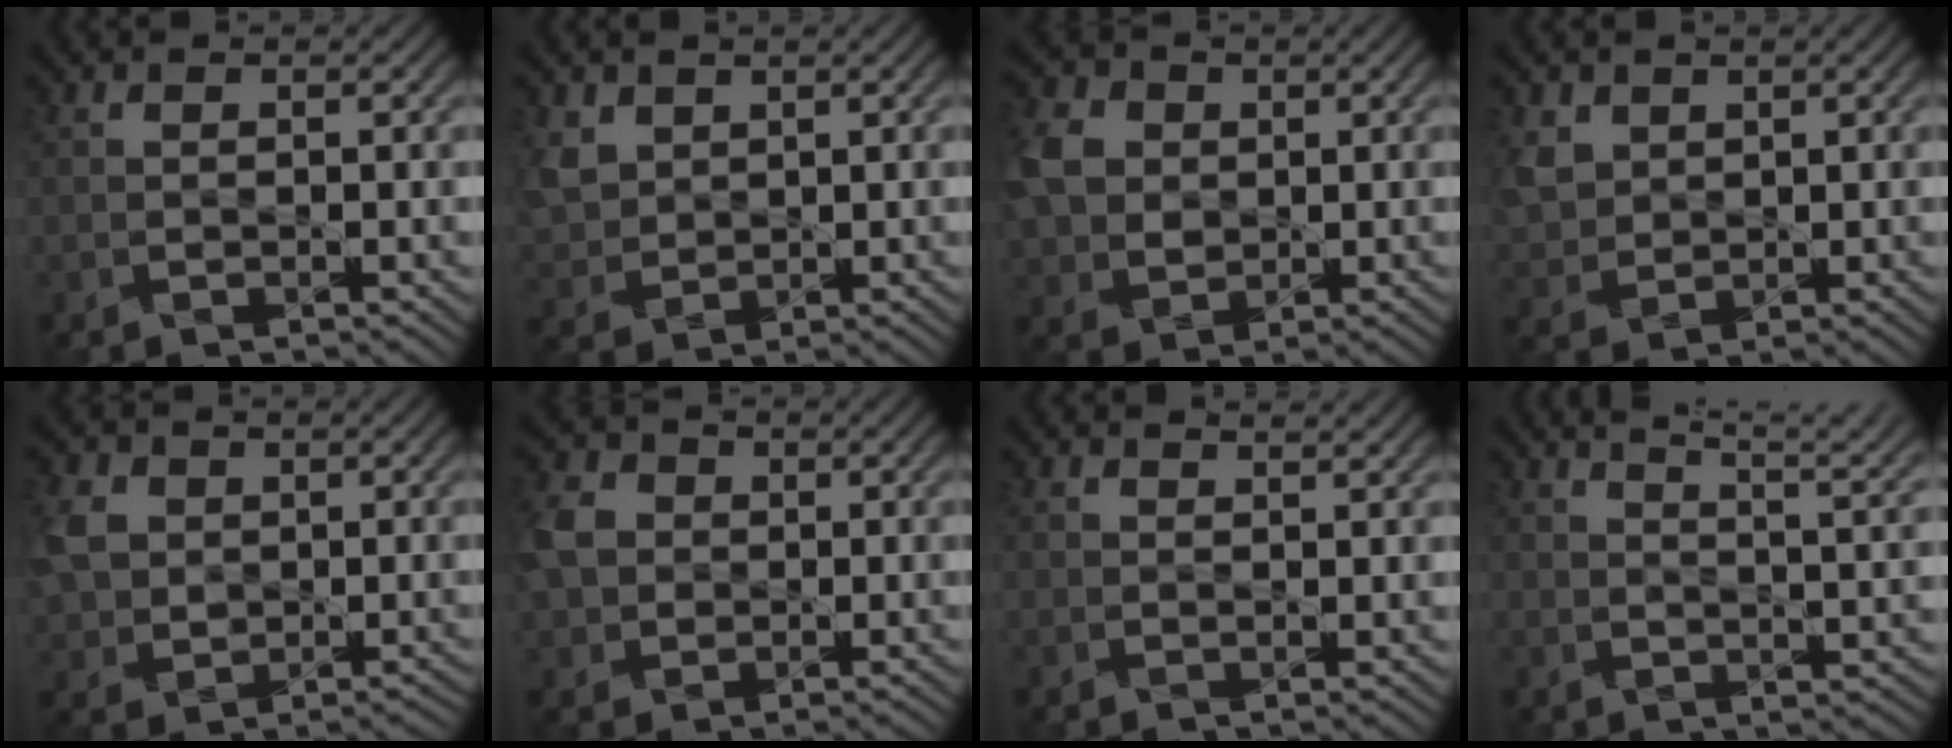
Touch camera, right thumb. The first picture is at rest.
{"total": 3.7, "force": [2.5, 2.6, 1.1], "torque": [-0.048, 0.005, 0.051]}
{"total": 7.0, "force": [1.7, 5.6, 3.8], "torque": [-0.117, 0.015, 0.030]}
{"total": 3.4, "force": [2.2, 2.4, 0.8], "torque": [-0.039, 0.006, 0.045]}
{"total": 4.7, "force": [1.3, 4.0, 2.1], "torque": [-0.069, 0.010, 0.024]}
{"total": 5.1, "force": [0.7, 4.3, 2.6], "torque": [-0.085, 0.013, 0.005]}
{"total": 1.5, "force": [1.5, -0.2, -0.1], "torque": [0.003, 0.007, 0.028]}
{"total": 7.8, "force": [6.7, 1.1, 3.7], "torque": [-0.050, 0.020, 0.078]}